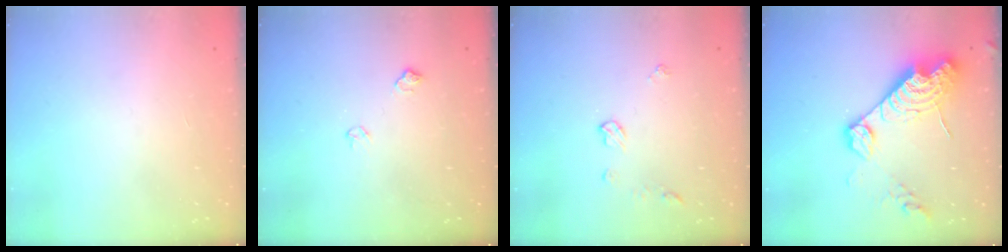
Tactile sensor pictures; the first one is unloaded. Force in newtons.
{"total": 6.2, "press": 6.1, "slide": 0.8}
{"total": 6.9, "press": 6.8, "slide": 0.8}
{"total": 17.0, "press": 16.9, "slide": 2.0}